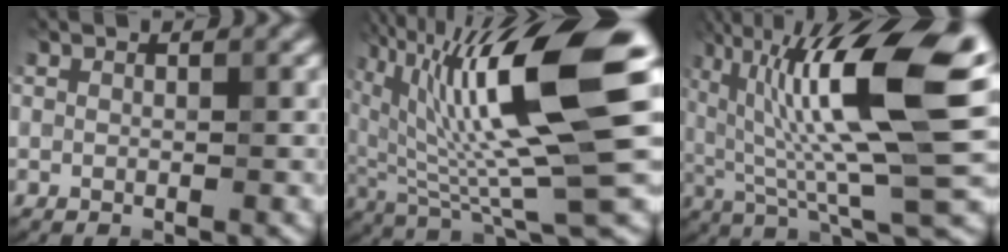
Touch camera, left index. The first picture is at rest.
{"total": 15.2, "force": [4.3, 3.0, 14.3], "torque": [-0.241, 0.007, 0.076]}
{"total": 15.3, "force": [4.5, 3.6, 14.2], "torque": [-0.238, 0.012, 0.076]}